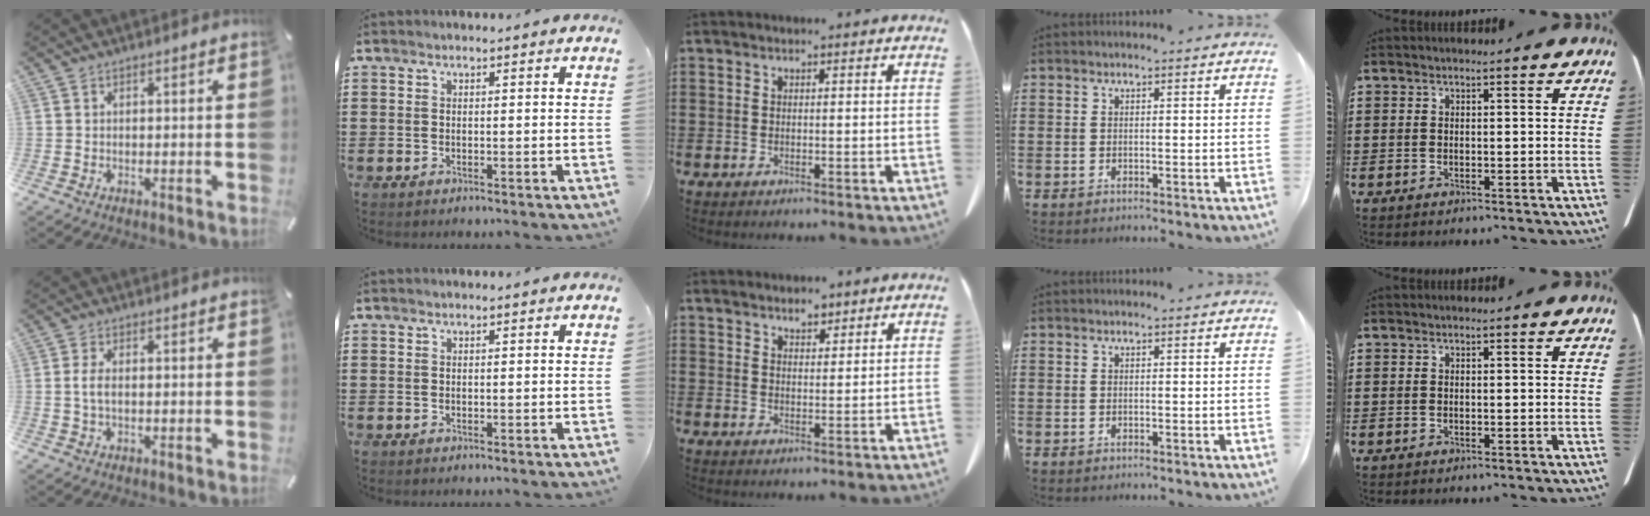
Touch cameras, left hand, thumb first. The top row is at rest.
{"thumb": {"total": 3.0, "force": [-0.1, 1.4, 2.6], "torque": [-0.062, 0.000, -0.007]}, "middle": {"total": 2.8, "force": [2.6, 0.8, 0.6], "torque": [-0.017, 0.001, 0.051]}}